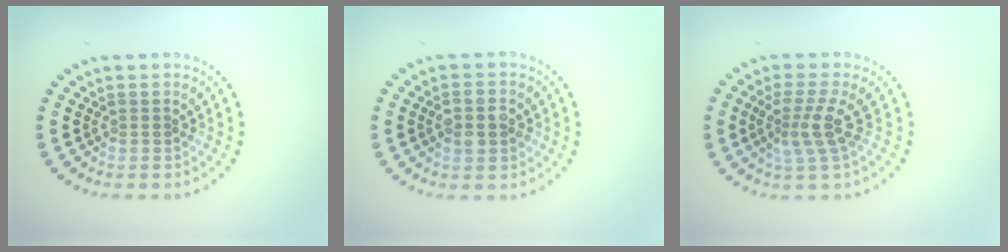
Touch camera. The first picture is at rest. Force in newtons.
{"total": 2.8, "press": 2.8, "slide": 0.1}
{"total": 2.9, "press": 2.2, "slide": 1.9}